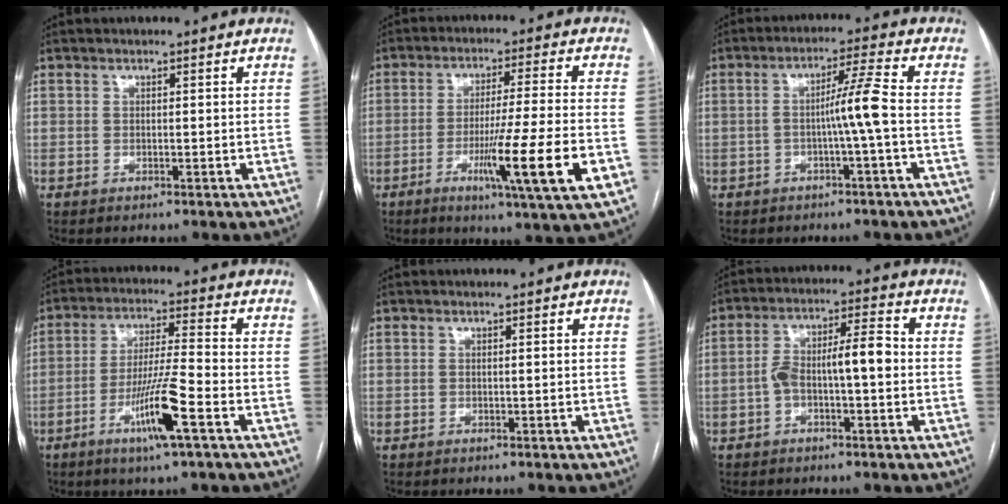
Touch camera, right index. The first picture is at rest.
{"total": 14.3, "force": [-4.8, -1.0, 13.4], "torque": [-0.228, -0.029, -0.081]}
{"total": 5.7, "force": [-1.3, -1.1, 5.5], "torque": [-0.093, 0.015, -0.022]}
{"total": 10.3, "force": [-4.7, -0.3, 9.2], "torque": [-0.175, -0.011, -0.088]}
{"total": 0.0}
{"total": 7.7, "force": [-1.2, 1.8, 7.4], "torque": [-0.134, 0.032, -0.021]}